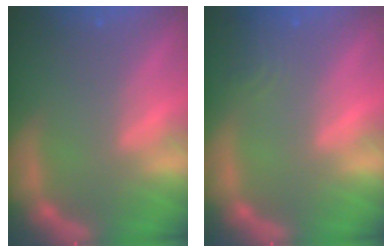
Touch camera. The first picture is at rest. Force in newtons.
{"total": 2.4}